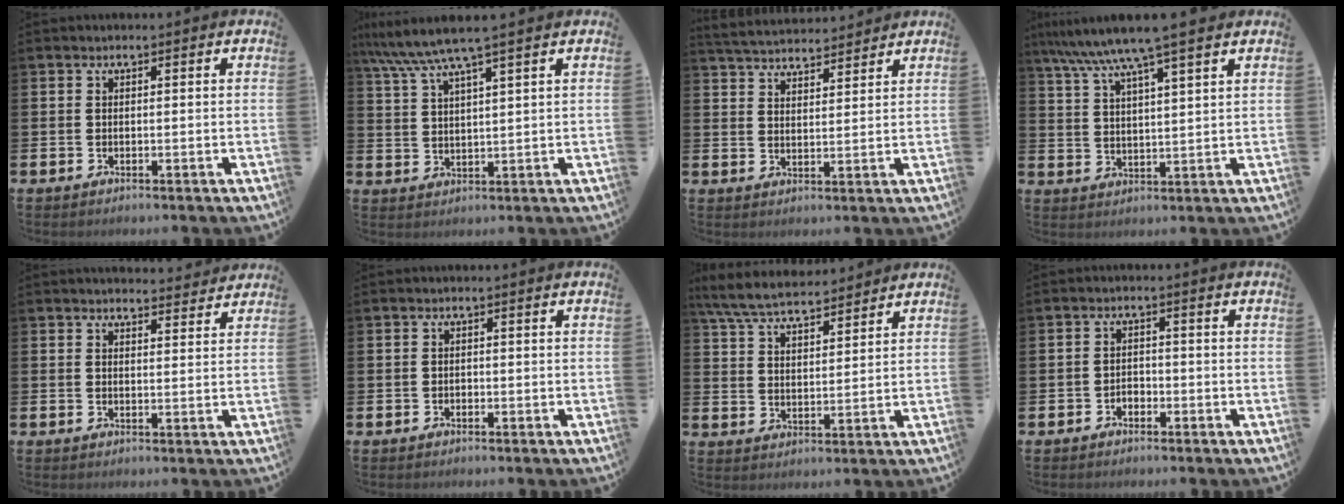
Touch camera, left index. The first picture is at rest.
{"total": 6.4, "force": [5.2, 0.1, 3.7], "torque": [-0.084, -0.018, 0.091]}
{"total": 4.8, "force": [4.7, 0.8, 0.3], "torque": [-0.020, -0.026, 0.085]}
{"total": 8.5, "force": [7.4, 0.0, 4.1], "torque": [-0.100, -0.029, 0.130]}
{"total": 3.1, "force": [3.1, 0.4, 0.2], "torque": [0.006, -0.021, 0.053]}
{"total": 0.6, "force": [-0.4, 0.4, 0.0], "torque": [-0.001, 0.003, -0.010]}
{"total": 6.9, "force": [6.6, 1.3, 1.8], "torque": [-0.057, -0.028, 0.119]}
{"total": 1.5, "force": [-1.2, 0.9, 0.2], "torque": [-0.008, 0.003, -0.026]}